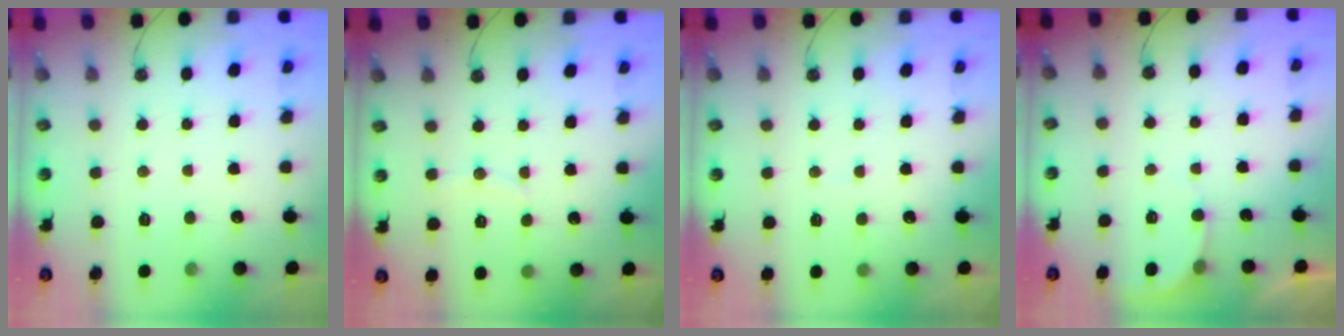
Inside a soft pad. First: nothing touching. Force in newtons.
{"total": 3.6, "press": 3.5, "slide": 0.7}
{"total": 2.7, "press": 2.6, "slide": 0.2}
{"total": 2.9, "press": 2.9, "slide": 0.3}